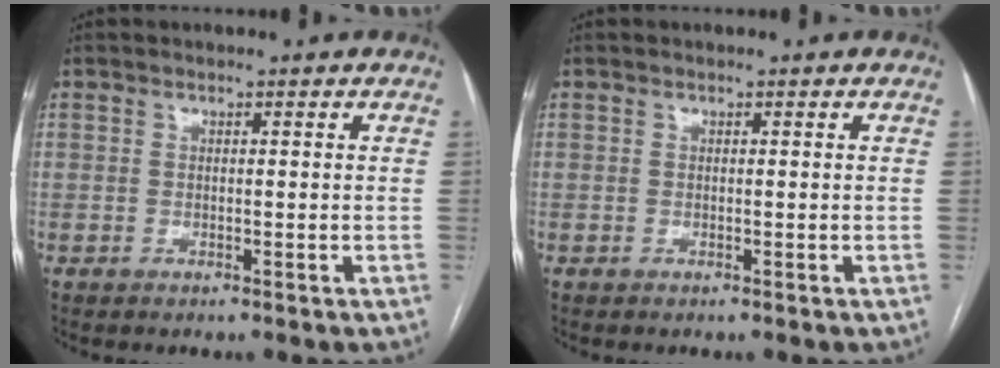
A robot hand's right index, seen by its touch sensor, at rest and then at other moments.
{"total": 0.0}